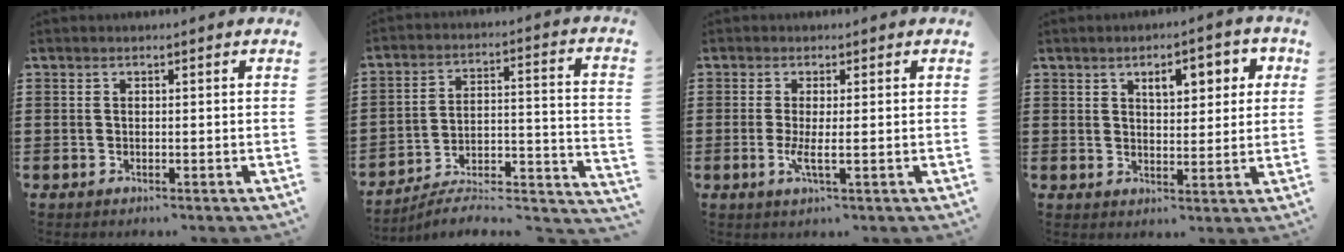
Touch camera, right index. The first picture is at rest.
{"total": 5.6, "force": [-4.8, 1.1, 2.5], "torque": [-0.040, -0.010, -0.098]}
{"total": 2.8, "force": [-0.5, 0.2, 2.7], "torque": [-0.056, -0.009, -0.011]}
{"total": 5.3, "force": [2.2, 2.5, 4.1], "torque": [-0.056, -0.001, 0.028]}